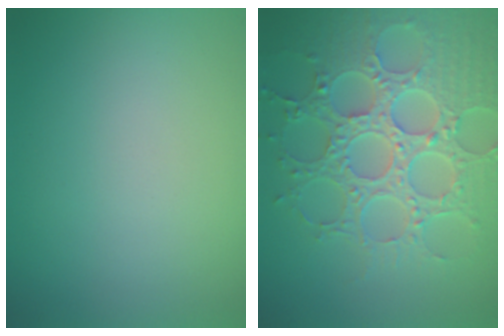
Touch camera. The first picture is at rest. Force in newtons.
{"total": 8.1, "press": 6.3, "slide": 5.0}